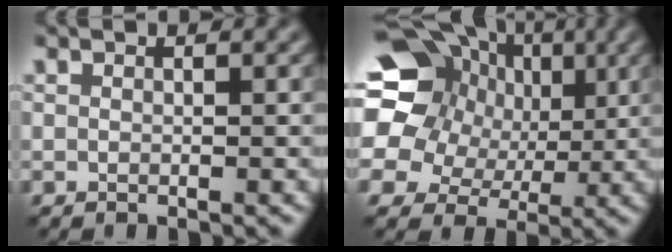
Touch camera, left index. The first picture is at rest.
{"total": 19.3, "force": [5.0, 16.3, 9.1], "torque": [-0.199, 0.030, 0.055]}